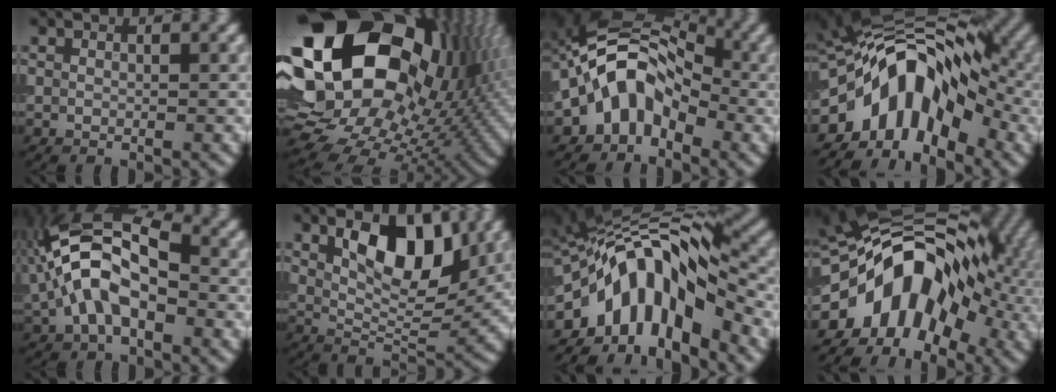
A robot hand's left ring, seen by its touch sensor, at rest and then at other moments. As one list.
[{"total": 23.1, "force": [6.4, 16.4, 14.9], "torque": [-0.279, 0.011, 0.117]}, {"total": 6.4, "force": [-2.7, 4.3, 3.8], "torque": [-0.056, 0.017, -0.062]}, {"total": 9.9, "force": [-3.8, 5.7, 7.2], "torque": [-0.101, 0.023, -0.078]}, {"total": 9.1, "force": [-0.6, 5.3, 7.4], "torque": [-0.151, 0.027, -0.025]}, {"total": 8.1, "force": [3.2, 3.8, 6.4], "torque": [-0.098, 0.000, 0.051]}, {"total": 10.1, "force": [-4.5, 4.4, 7.9], "torque": [-0.117, 0.015, -0.086]}, {"total": 12.0, "force": [-2.9, 8.4, 8.0], "torque": [-0.117, 0.021, -0.067]}]